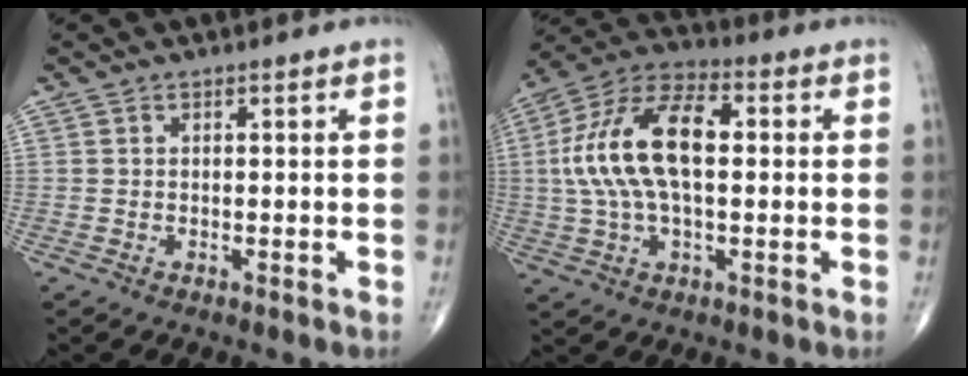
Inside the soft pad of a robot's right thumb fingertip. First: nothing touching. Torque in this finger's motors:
{"motor_torque": [-0.33, 1.52, 1.79, 0.26, 0.53]}